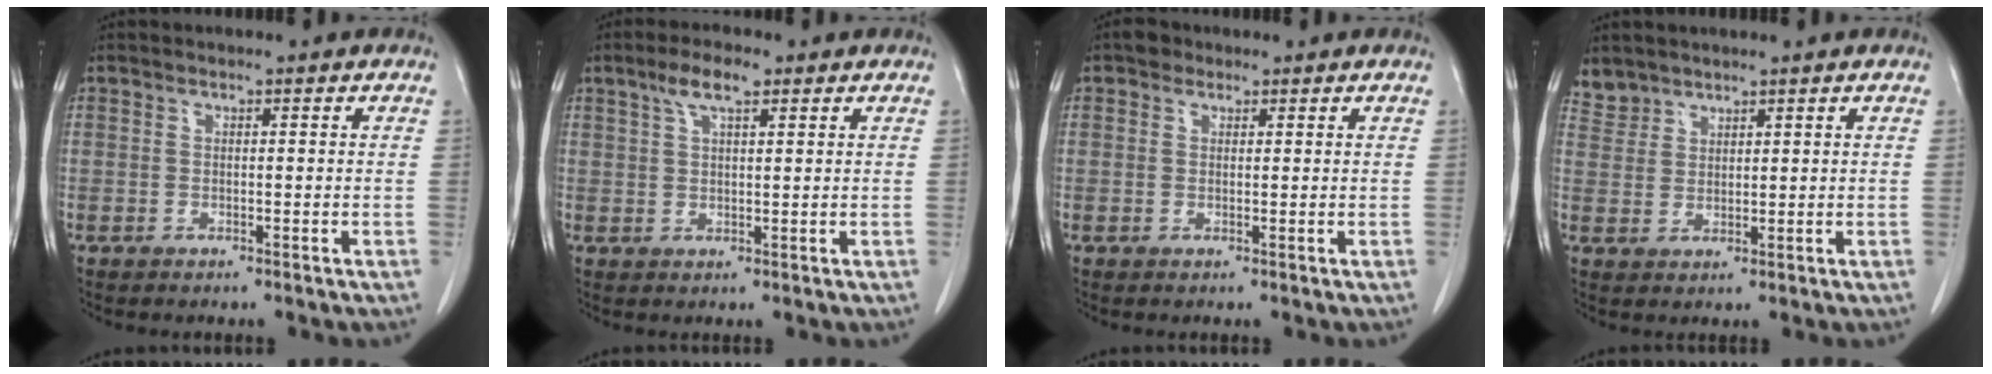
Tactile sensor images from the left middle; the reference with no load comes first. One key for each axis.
{"total": 4.4, "fx": 2.7, "fy": 1.1, "fz": 3.3, "tx": -0.070, "ty": 0.010, "tz": 0.051}
{"total": 1.6, "fx": 1.0, "fy": 1.2, "fz": 0.4, "tx": -0.009, "ty": 0.007, "tz": 0.013}
{"total": 3.1, "fx": 2.8, "fy": 1.2, "fz": -0.4, "tx": 0.013, "ty": 0.008, "tz": 0.057}